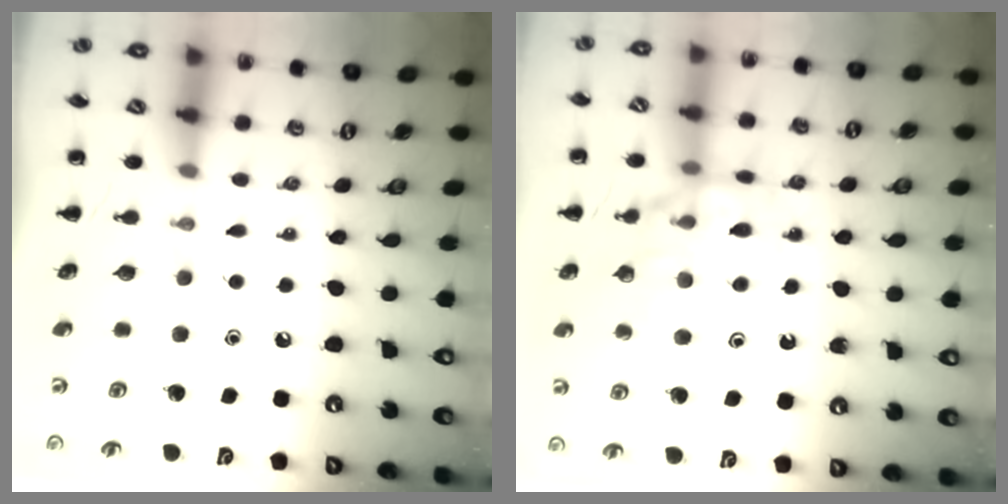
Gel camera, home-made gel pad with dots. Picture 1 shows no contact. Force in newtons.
{"total": 13.3, "press": 13.2, "slide": 1.8}